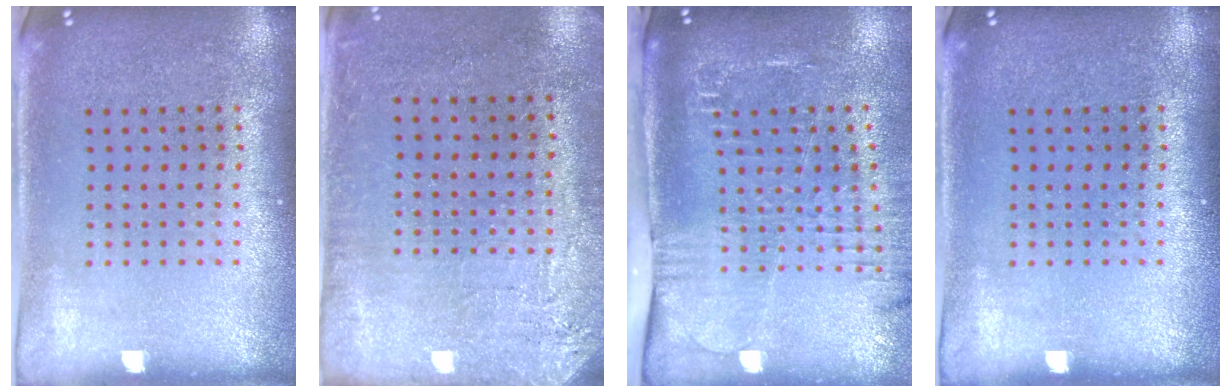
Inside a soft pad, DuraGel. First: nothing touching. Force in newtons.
{"total": 2.7, "press": 2.4, "slide": 1.3}
{"total": 2.6, "press": 2.0, "slide": 1.6}
{"total": 0.0}